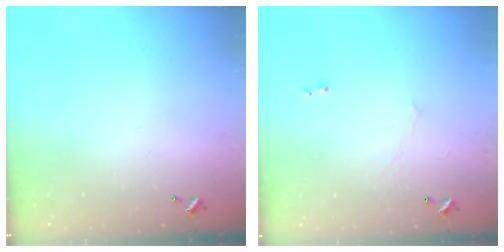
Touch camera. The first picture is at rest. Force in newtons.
{"total": 0.7, "press": 0.1, "slide": 0.7}